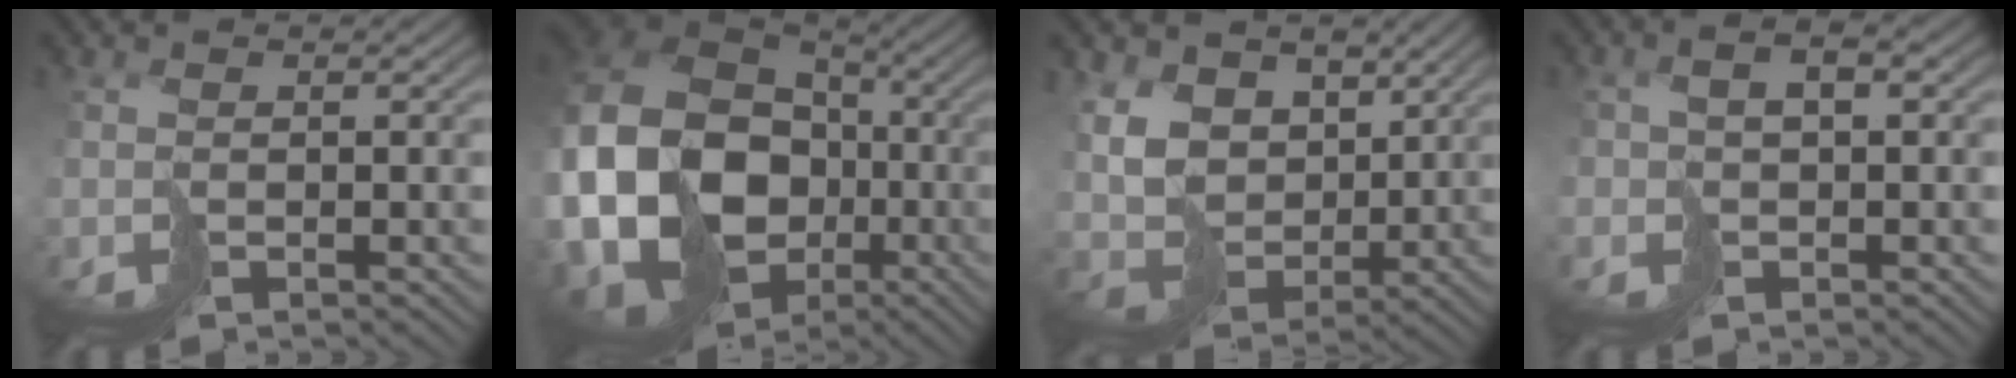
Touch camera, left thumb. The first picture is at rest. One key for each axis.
{"total": 20.7, "fx": -3.5, "fy": 16.7, "fz": 11.8, "tx": -0.289, "ty": -0.013, "tz": -0.055}
{"total": 9.1, "fx": 4.2, "fy": 6.8, "fz": 4.5, "tx": -0.136, "ty": -0.001, "tz": 0.076}
{"total": 3.5, "fx": 0.1, "fy": 2.3, "fz": 2.7, "tx": -0.059, "ty": 0.006, "tz": 0.000}